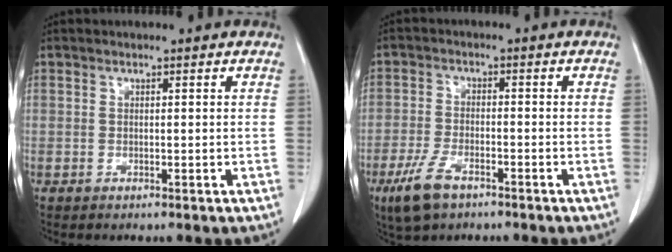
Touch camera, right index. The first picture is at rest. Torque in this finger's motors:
{"motor_torque": [-0.40, -0.10, -0.17, -0.04]}